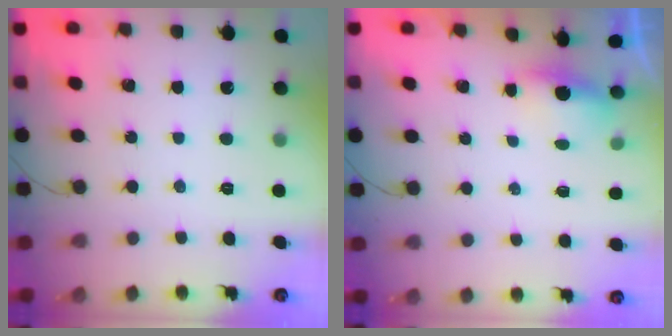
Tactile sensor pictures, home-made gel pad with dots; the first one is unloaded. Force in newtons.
{"total": 3.3, "press": 3.1, "slide": 1.1}